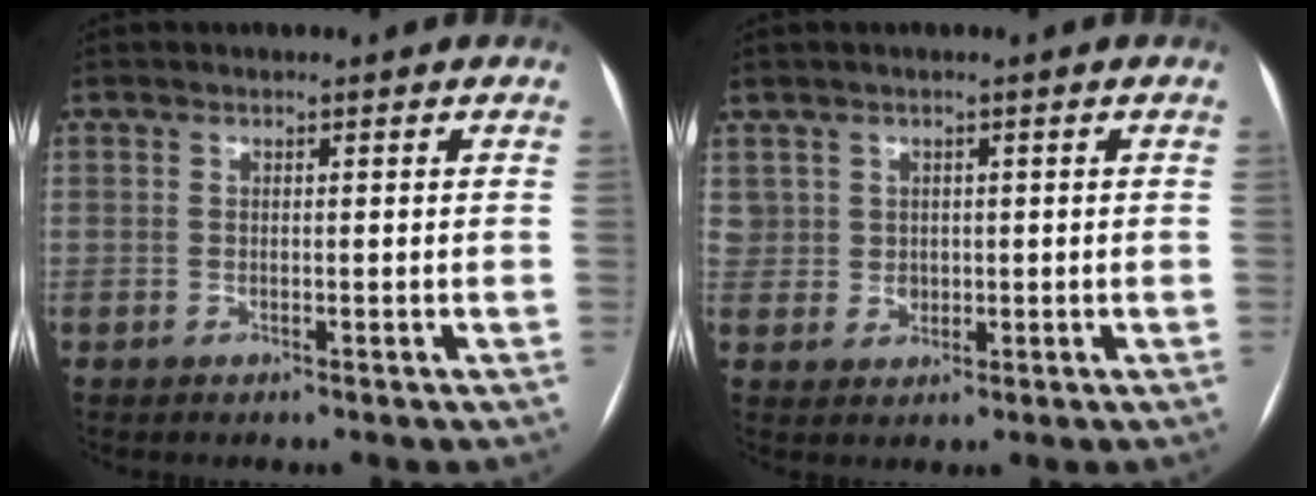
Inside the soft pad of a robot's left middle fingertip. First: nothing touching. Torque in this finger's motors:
{"motor_torque": [0.08, -0.22, 0.00, 0.01]}